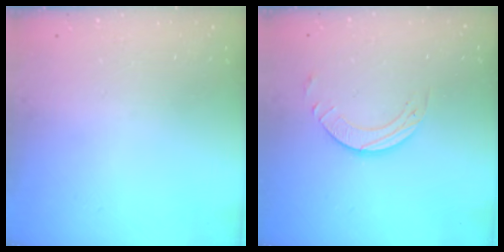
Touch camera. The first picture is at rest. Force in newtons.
{"total": 3.7, "press": 3.7, "slide": 0.3}